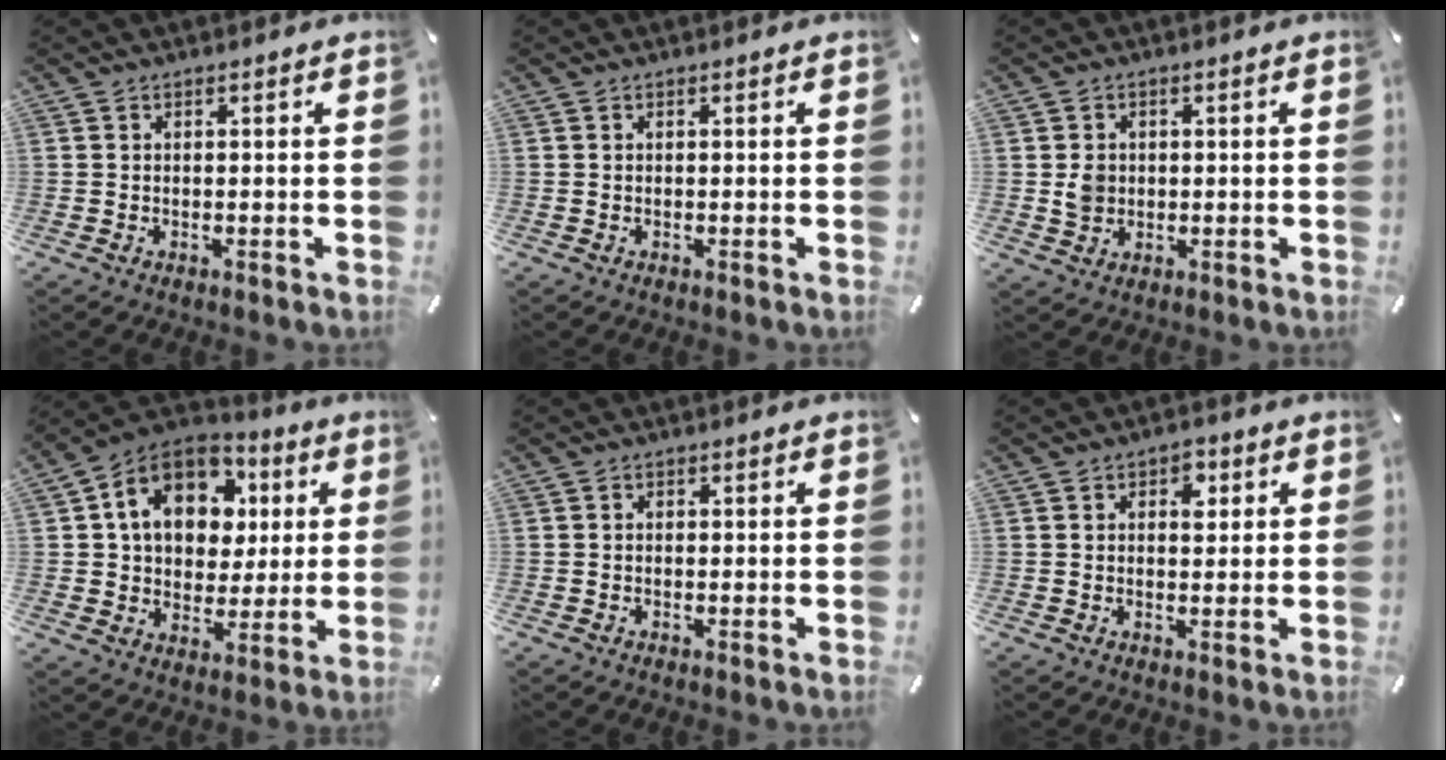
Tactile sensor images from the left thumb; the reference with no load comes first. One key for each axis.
{"total": 0.0}
{"total": 3.8, "fx": 0.2, "fy": 3.5, "fz": 1.5, "tx": -0.021, "ty": -0.002, "tz": -0.001}
{"total": 14.7, "fx": 5.0, "fy": 11.7, "fz": 7.3, "tx": -0.141, "ty": -0.008, "tz": 0.096}
{"total": 0.6, "fx": -0.1, "fy": 0.5, "fz": 0.3, "tx": -0.006, "ty": 0.003, "tz": -0.003}
{"total": 4.2, "fx": 1.4, "fy": 2.8, "fz": 2.8, "tx": -0.021, "ty": -0.007, "tz": 0.013}